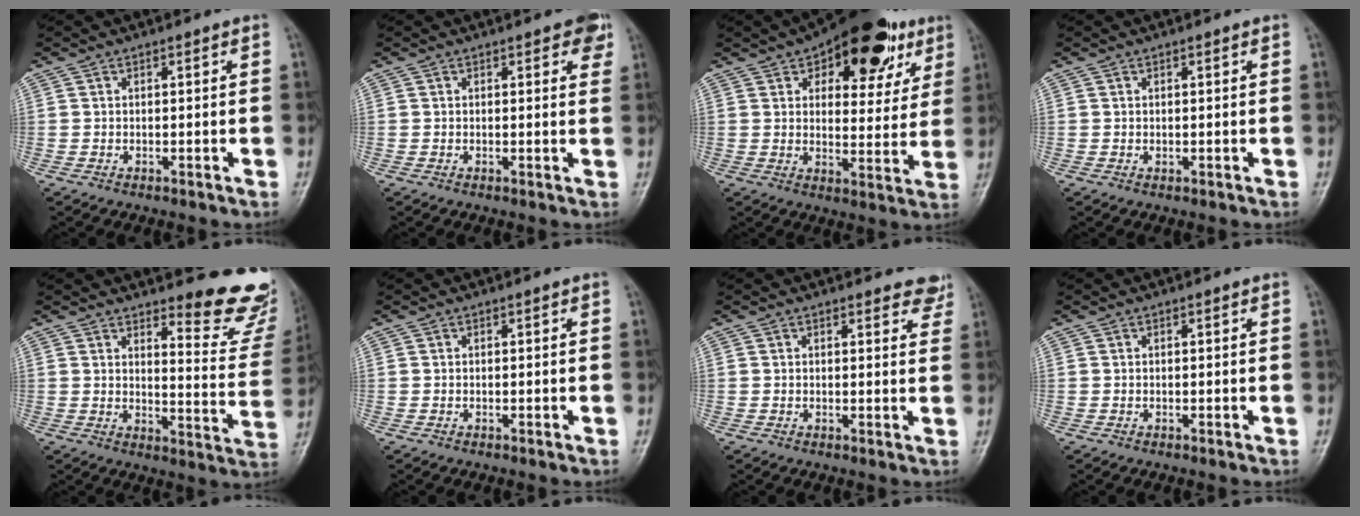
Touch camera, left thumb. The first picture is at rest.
{"total": 3.5, "force": [1.9, 1.6, 2.5], "torque": [-0.010, -0.004, 0.015]}
{"total": 20.3, "force": [10.5, 10.3, 14.0], "torque": [-0.135, -0.018, 0.143]}
{"total": 0.7, "force": [0.3, 0.4, 0.5], "torque": [-0.004, -0.001, 0.004]}
{"total": 15.3, "force": [12.6, 3.9, 7.8], "torque": [-0.055, -0.121, 0.145]}
{"total": 0.0}
{"total": 3.9, "force": [3.3, 1.5, 1.4], "torque": [0.008, -0.015, 0.026]}
{"total": 0.0}